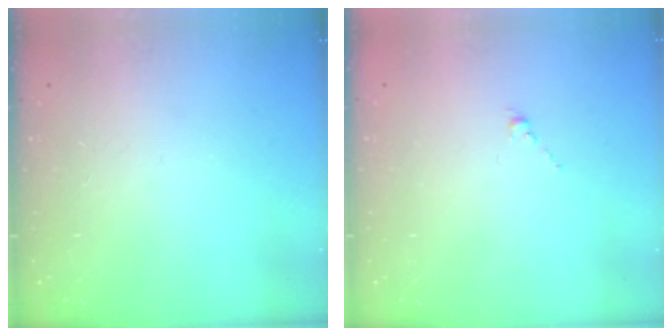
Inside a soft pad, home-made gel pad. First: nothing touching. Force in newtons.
{"total": 0.0}